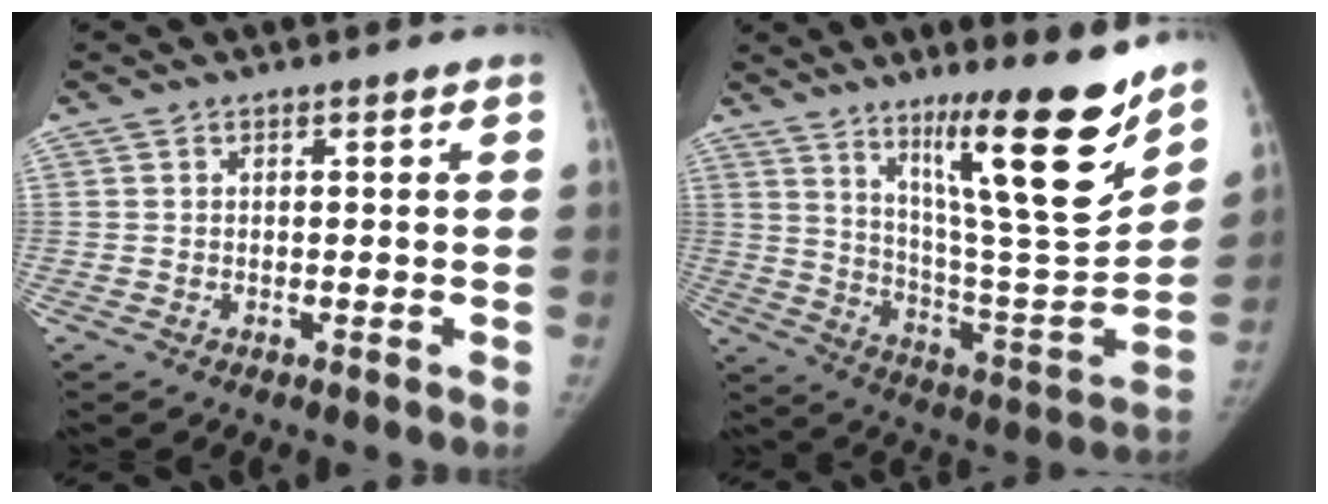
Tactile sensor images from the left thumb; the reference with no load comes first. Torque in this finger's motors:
{"motor_torque": [0.17, 0.25, 1.68, -1.09, 0.43]}